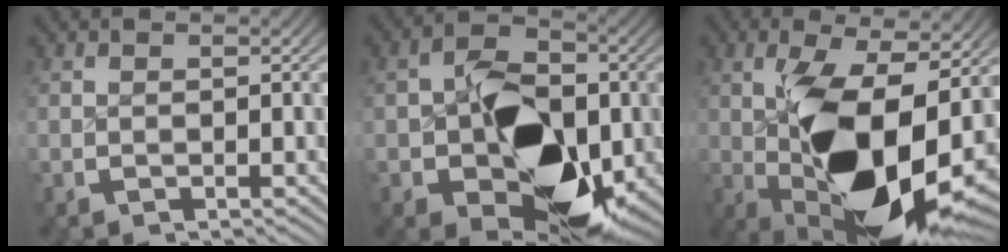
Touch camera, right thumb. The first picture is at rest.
{"total": 15.6, "force": [-2.5, 10.1, 11.6], "torque": [-0.196, -0.057, -0.019]}
{"total": 18.3, "force": [-2.0, 9.3, 15.7], "torque": [-0.271, -0.040, -0.006]}